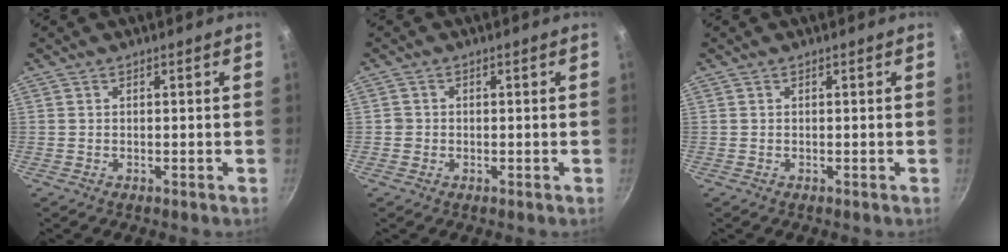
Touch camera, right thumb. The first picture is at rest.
{"total": 1.2, "force": [-0.3, 1.2, 0.2], "torque": [-0.001, 0.003, -0.005]}
{"total": 0.0}